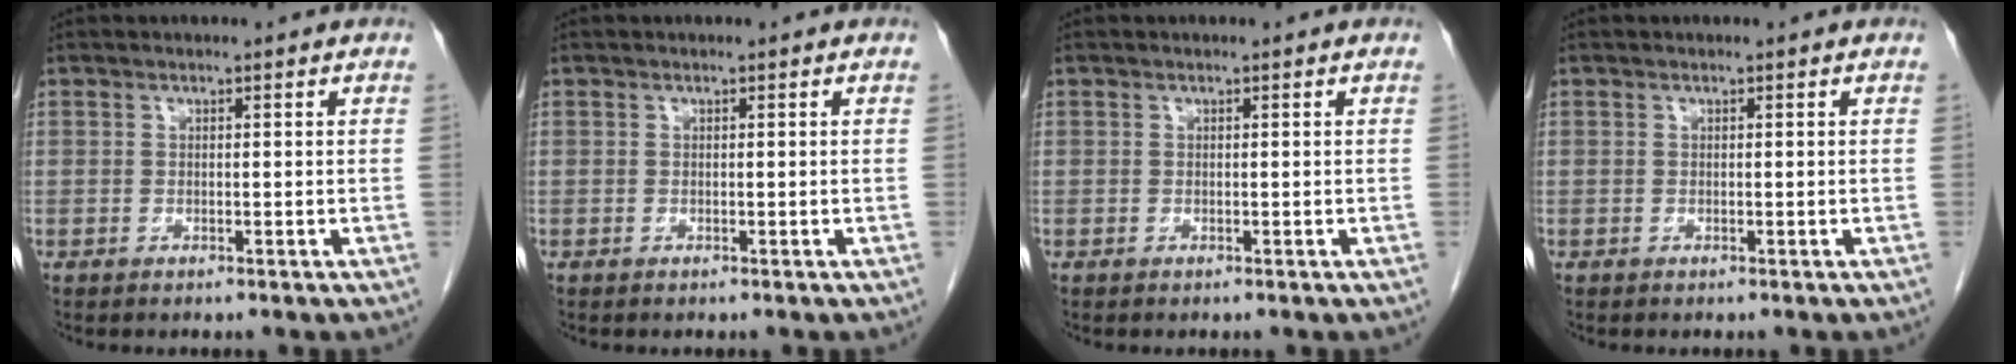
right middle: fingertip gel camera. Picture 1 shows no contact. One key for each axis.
{"total": 0.0}
{"total": 0.0}
{"total": 0.0}